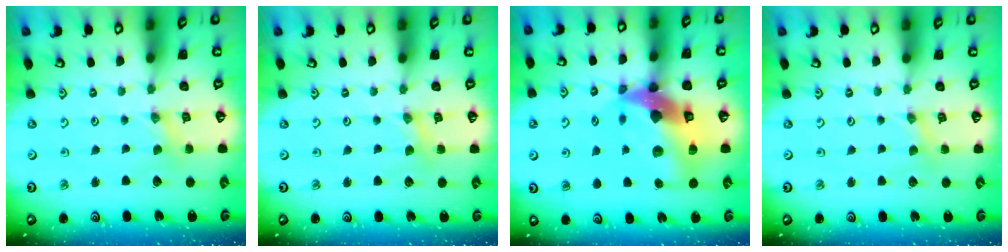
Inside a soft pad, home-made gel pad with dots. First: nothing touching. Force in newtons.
{"total": 1.5, "press": 1.4, "slide": 0.2}
{"total": 19.8, "press": 19.6, "slide": 2.8}
{"total": 1.5, "press": 1.5, "slide": 0.3}